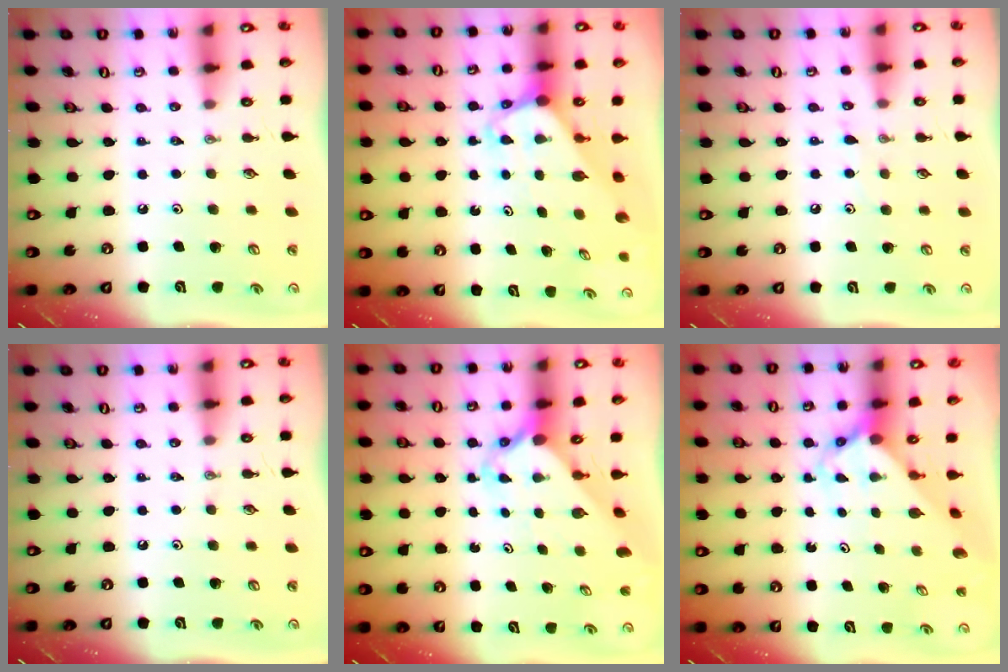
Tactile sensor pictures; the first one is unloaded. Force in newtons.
{"total": 2.5, "press": 2.5, "slide": 0.2}
{"total": 4.9, "press": 4.8, "slide": 0.5}
{"total": 0.0}
{"total": 2.6, "press": 2.6, "slide": 0.2}
{"total": 3.5, "press": 3.5, "slide": 0.2}